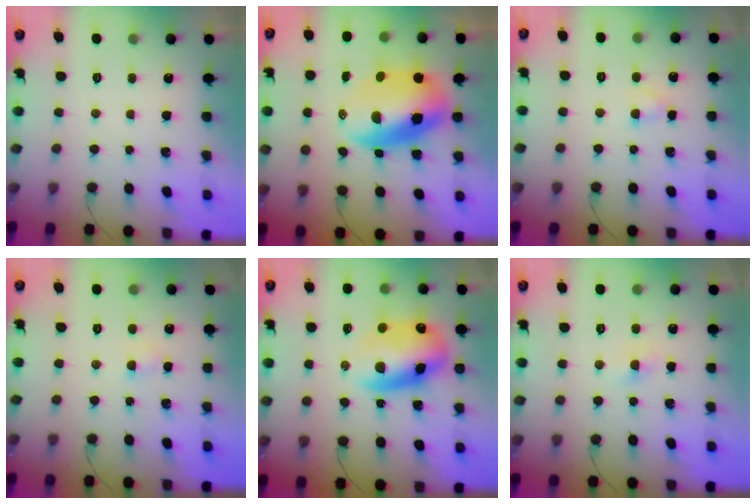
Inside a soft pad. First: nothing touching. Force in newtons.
{"total": 13.3, "press": 12.9, "slide": 3.1}
{"total": 2.7, "press": 2.5, "slide": 1.1}
{"total": 1.8, "press": 1.5, "slide": 0.9}
{"total": 13.4, "press": 13.0, "slide": 3.4}
{"total": 2.1, "press": 1.9, "slide": 0.7}